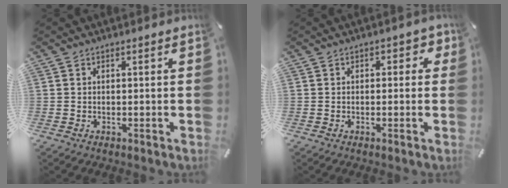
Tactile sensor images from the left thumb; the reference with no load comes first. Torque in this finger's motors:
{"motor_torque": [-0.20, -0.10, -0.14, 0.10, 0.04]}